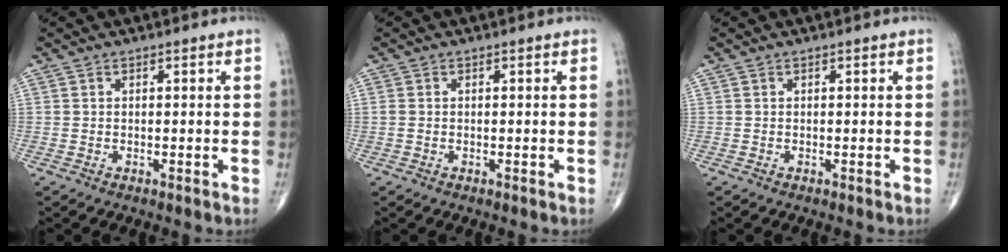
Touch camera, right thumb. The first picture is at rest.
{"total": 0.6, "force": [-0.1, 0.5, 0.4], "torque": [-0.012, 0.002, 0.001]}
{"total": 0.0}